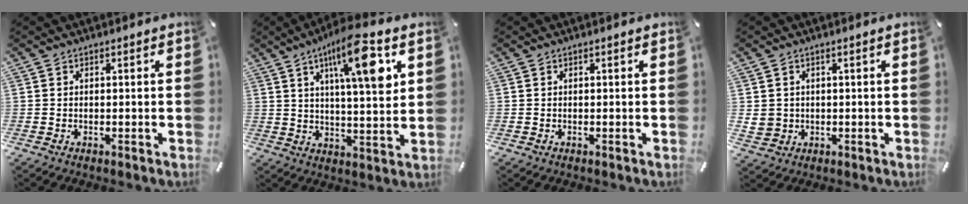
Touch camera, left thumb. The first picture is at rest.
{"total": 15.1, "force": [7.0, 3.8, 12.9], "torque": [-0.199, -0.022, 0.104]}
{"total": 0.0}
{"total": 3.7, "force": [0.6, 3.5, 0.7], "torque": [-0.027, 0.003, 0.011]}